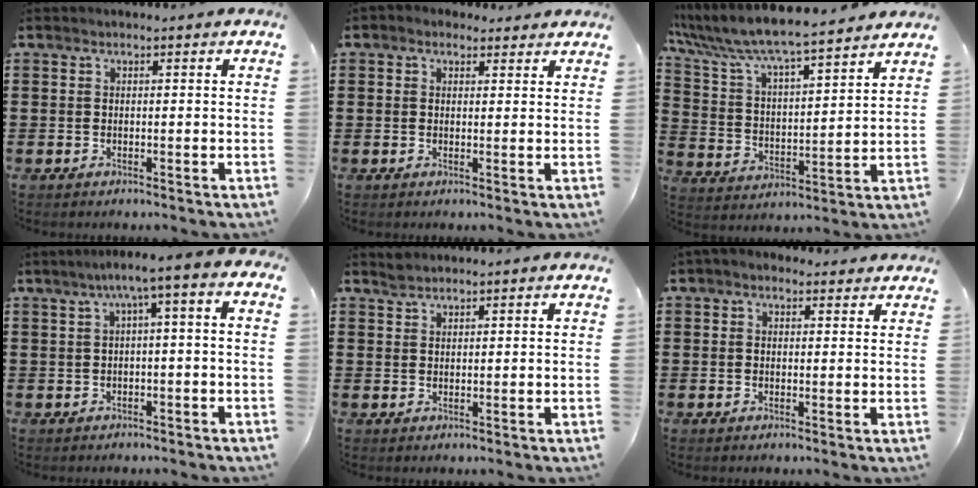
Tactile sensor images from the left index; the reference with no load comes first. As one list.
[{"total": 1.7, "force": [1.3, 1.1, 0.4], "torque": [-0.013, 0.009, 0.023]}, {"total": 6.7, "force": [6.3, 0.4, 2.4], "torque": [-0.076, -0.043, 0.101]}, {"total": 3.8, "force": [-0.4, 0.3, 3.8], "torque": [-0.074, 0.002, -0.017]}, {"total": 1.4, "force": [1.3, 0.3, 0.3], "torque": [-0.008, 0.000, 0.025]}, {"total": 1.7, "force": [1.2, 1.0, 0.5], "torque": [-0.014, 0.007, 0.023]}]